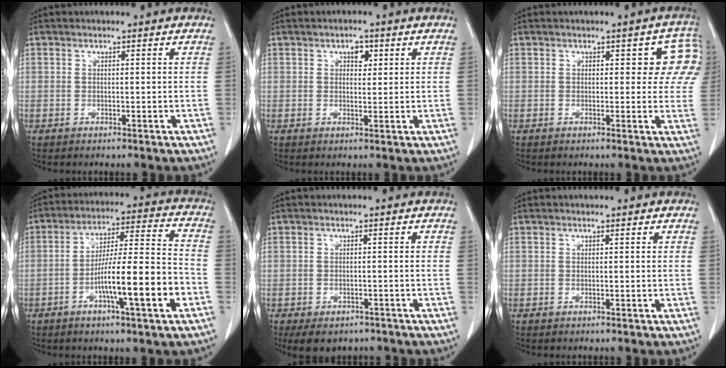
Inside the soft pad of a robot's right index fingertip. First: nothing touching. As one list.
[{"total": 2.3, "force": [1.0, 1.4, 1.6], "torque": [-0.019, 0.003, 0.014]}, {"total": 5.7, "force": [1.9, 3.5, 4.0], "torque": [-0.010, 0.014, 0.013]}, {"total": 14.0, "force": [-5.0, 0.7, 13.0], "torque": [-0.214, 0.006, -0.082]}, {"total": 6.6, "force": [-4.9, 3.9, 2.2], "torque": [-0.021, 0.002, -0.067]}, {"total": 0.0}]